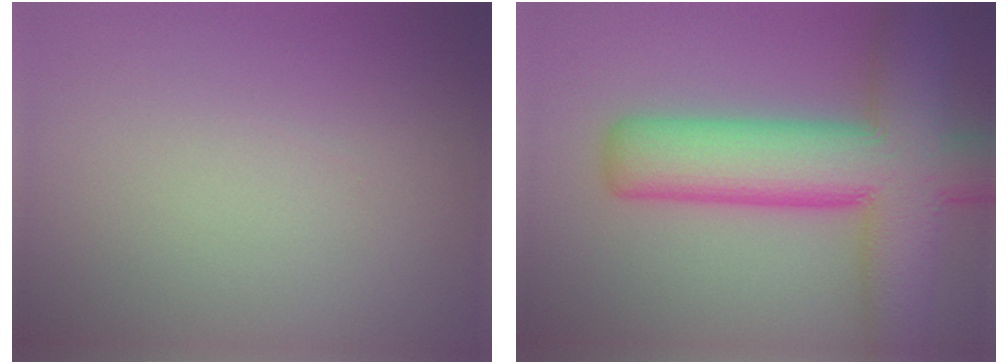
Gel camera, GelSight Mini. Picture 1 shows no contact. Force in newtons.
{"total": 11.3, "press": 11.3, "slide": 0.5}